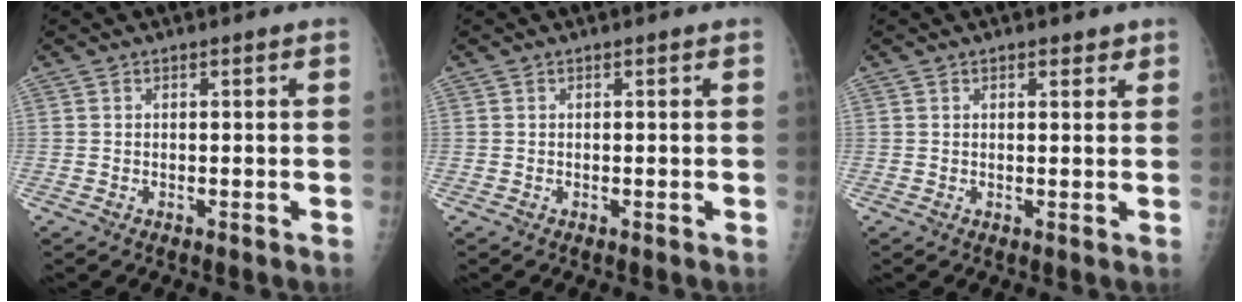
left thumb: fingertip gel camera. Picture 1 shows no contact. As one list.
[{"total": 0.0}, {"total": 1.8, "force": [1.3, 1.0, 0.9], "torque": [0.001, -0.005, 0.013]}]